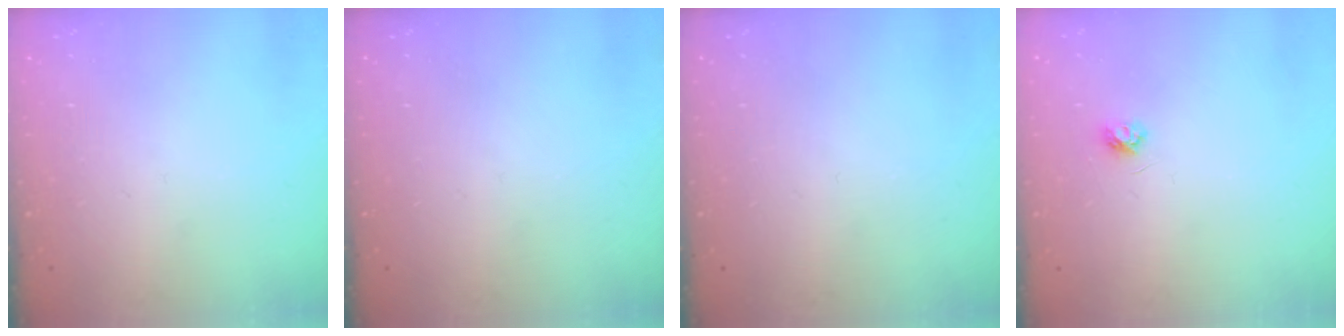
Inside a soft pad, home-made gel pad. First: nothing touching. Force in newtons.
{"total": 0.0}
{"total": 0.0}
{"total": 3.3, "press": 3.3, "slide": 0.3}